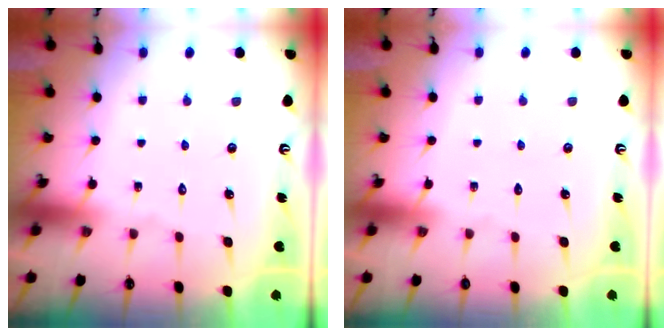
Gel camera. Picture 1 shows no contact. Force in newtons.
{"total": 0.0}